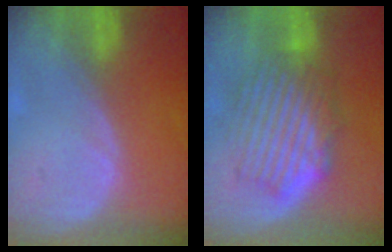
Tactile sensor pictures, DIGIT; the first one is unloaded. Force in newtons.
{"total": 8.7, "press": 7.9, "slide": 3.6}